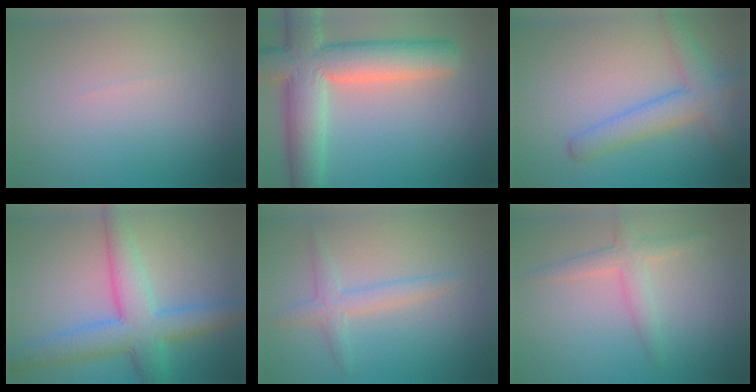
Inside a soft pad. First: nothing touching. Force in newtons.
{"total": 10.1, "press": 10.1, "slide": 1.0}
{"total": 4.2, "press": 4.2, "slide": 0.1}
{"total": 6.7, "press": 6.7, "slide": 0.1}
{"total": 2.3, "press": 2.3, "slide": 0.1}
{"total": 2.4, "press": 2.4, "slide": 0.1}